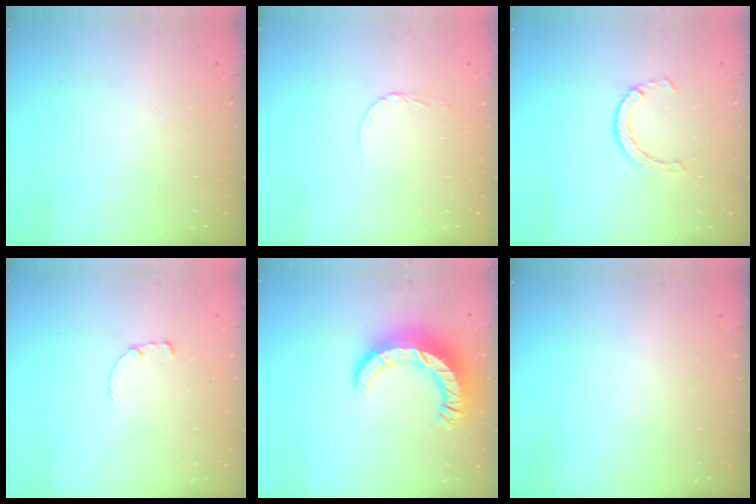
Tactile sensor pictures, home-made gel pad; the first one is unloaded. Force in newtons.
{"total": 2.6, "press": 2.6, "slide": 0.1}
{"total": 4.1, "press": 4.0, "slide": 0.4}
{"total": 0.7, "press": 0.7, "slide": 0.2}
{"total": 12.7, "press": 12.7, "slide": 1.2}
{"total": 0.0}